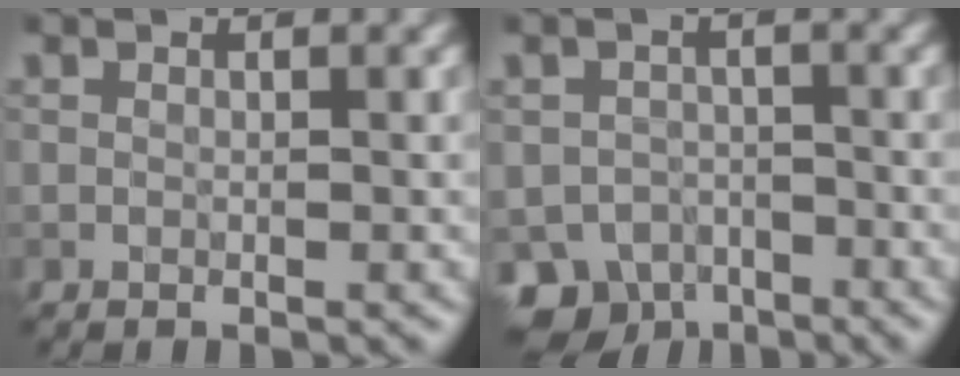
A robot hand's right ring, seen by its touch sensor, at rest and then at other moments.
{"total": 5.3, "force": [-3.8, 3.5, 1.2], "torque": [-0.004, -0.010, -0.057]}